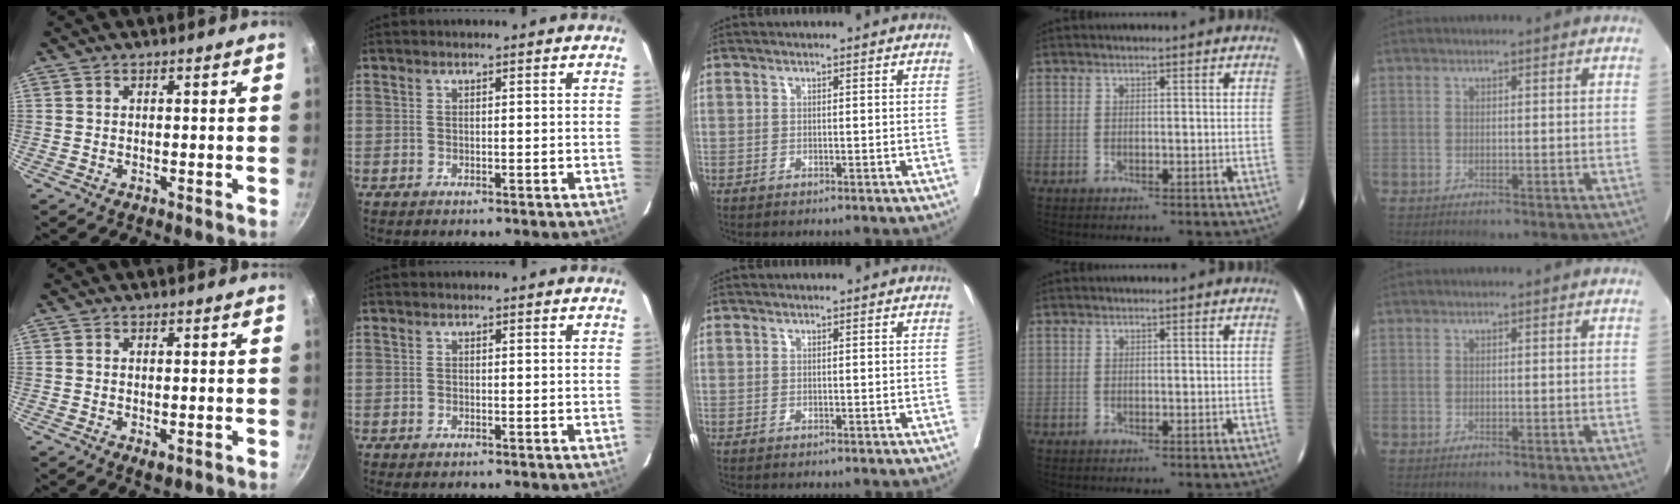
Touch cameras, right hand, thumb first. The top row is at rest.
{"thumb": {"total": 1.6, "force": [-0.5, 0.8, 1.3], "torque": [-0.021, -0.004, -0.004]}, "index": {"total": 0.5, "force": [-0.4, 0.2, 0.2], "torque": [-0.004, 0.000, -0.003]}}